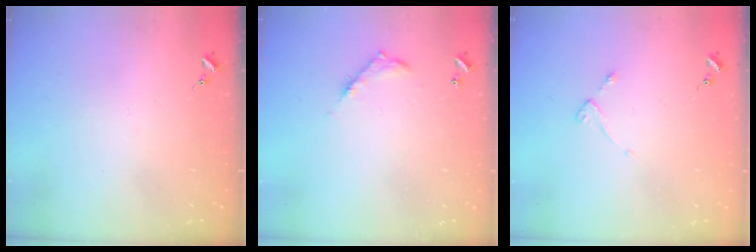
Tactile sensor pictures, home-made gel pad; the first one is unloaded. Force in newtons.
{"total": 7.1, "press": 7.1, "slide": 0.5}
{"total": 2.7, "press": 2.6, "slide": 0.5}